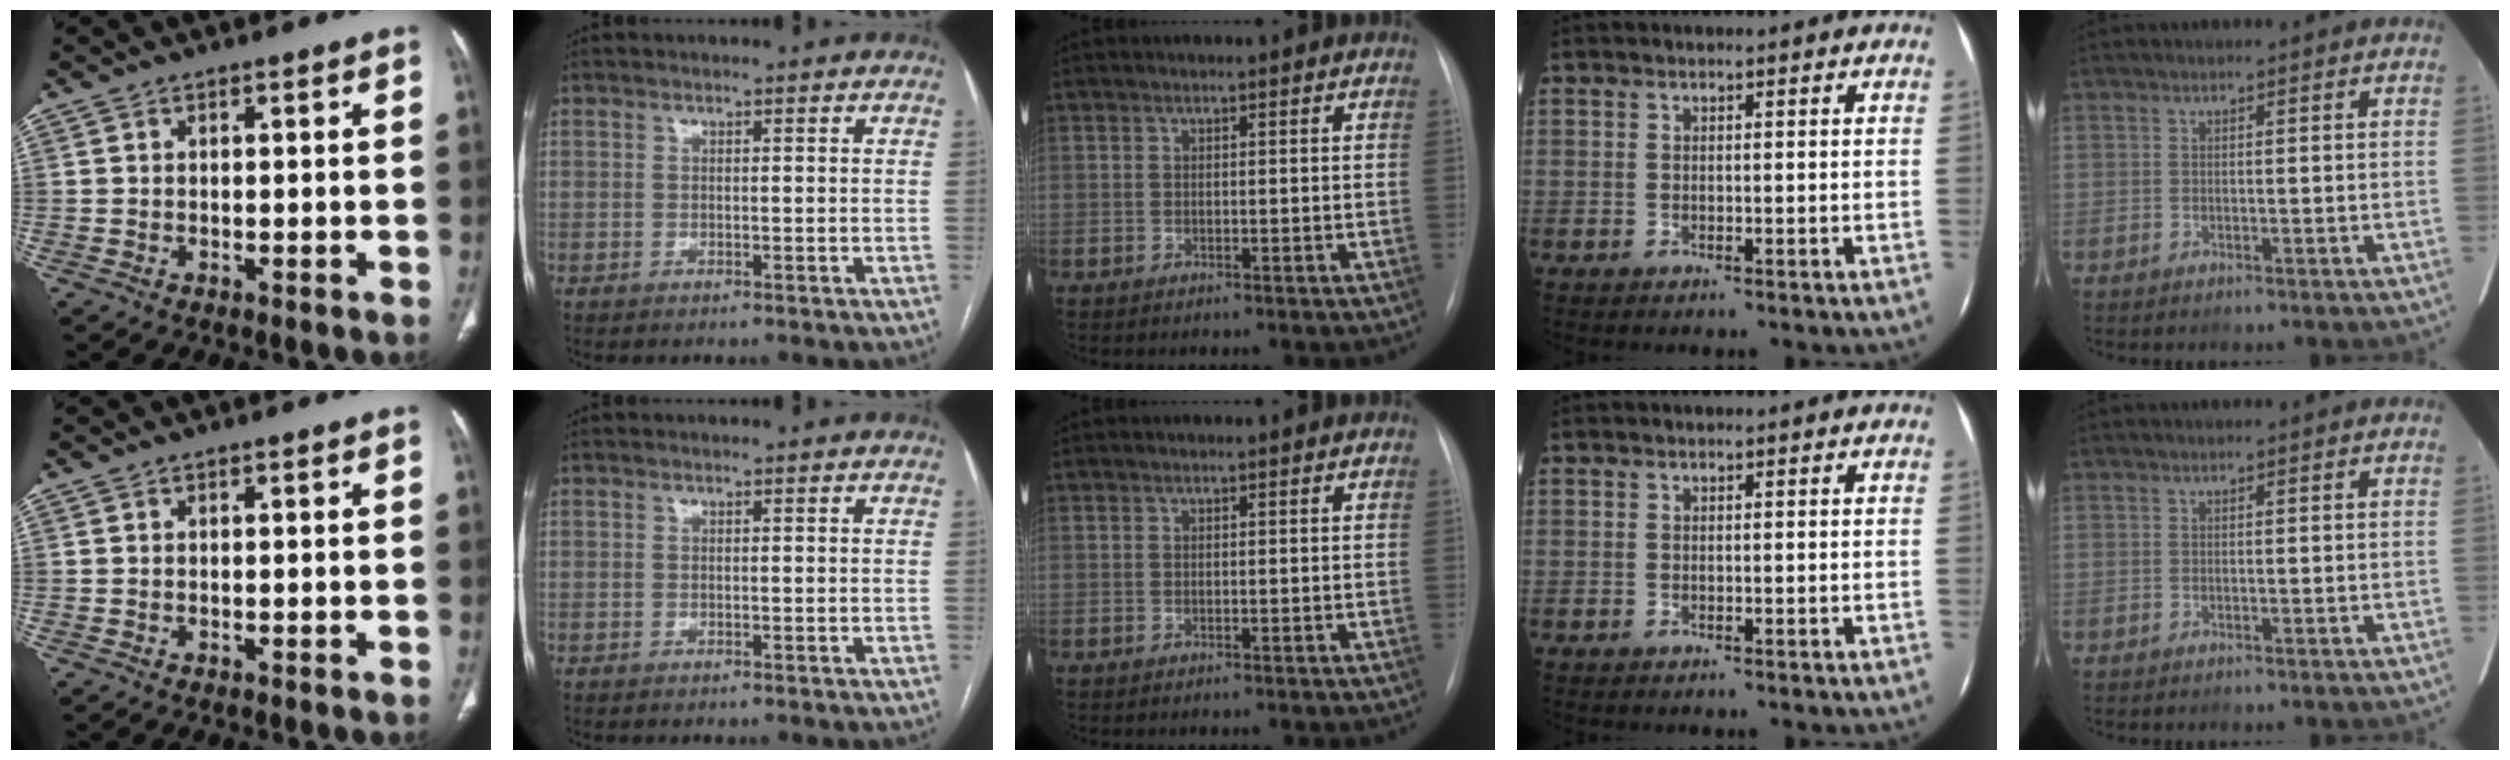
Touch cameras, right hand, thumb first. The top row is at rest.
{}